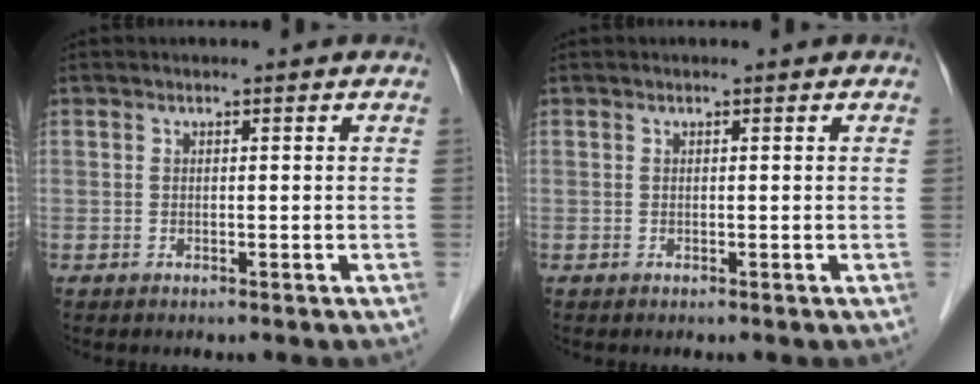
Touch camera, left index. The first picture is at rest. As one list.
[{"total": 0.0}]